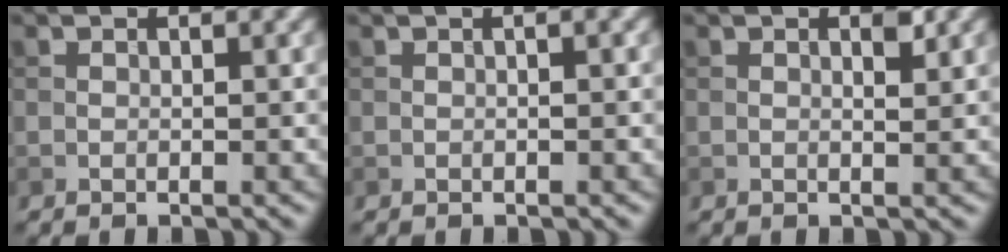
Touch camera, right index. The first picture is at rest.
{"total": 1.4, "force": [0.4, 0.3, 1.3], "torque": [-0.023, 0.003, 0.002]}
{"total": 1.3, "force": [0.5, 0.2, 1.1], "torque": [-0.018, -0.002, 0.008]}